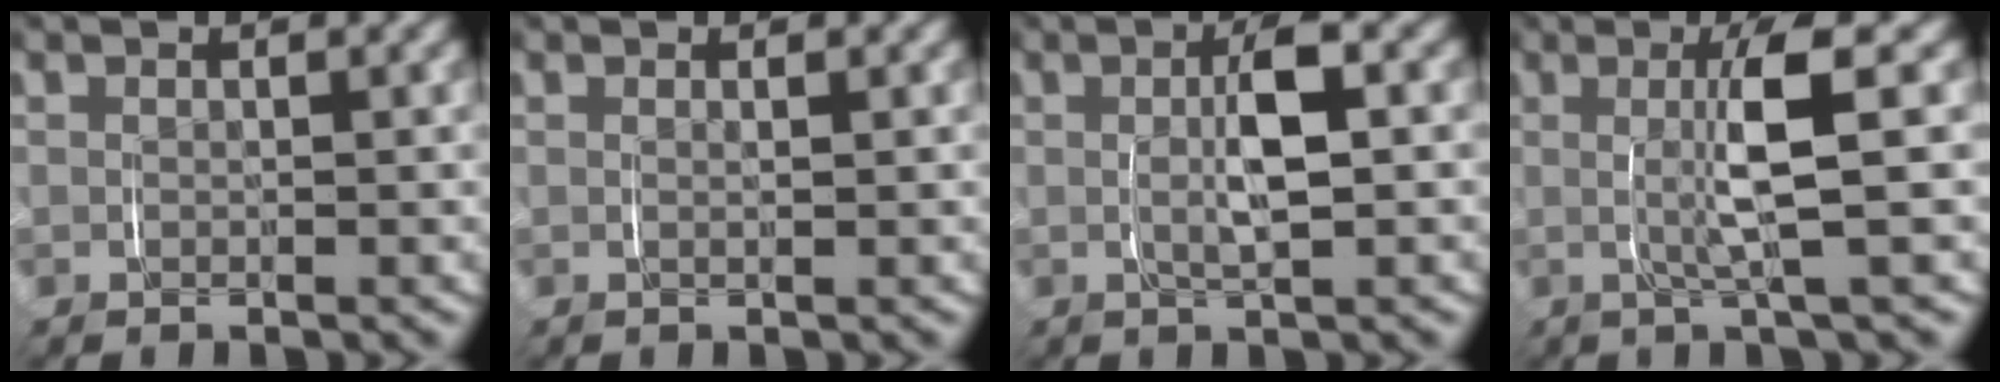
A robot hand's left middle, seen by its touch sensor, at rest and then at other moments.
{"total": 0.6, "force": [0.2, -0.4, 0.4], "torque": [-0.003, -0.002, 0.006]}
{"total": 3.2, "force": [0.1, 0.6, 3.1], "torque": [-0.054, 0.001, 0.004]}
{"total": 3.9, "force": [0.4, -0.5, 3.9], "torque": [-0.067, 0.000, 0.005]}